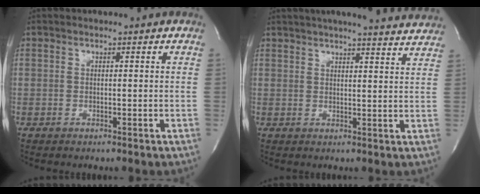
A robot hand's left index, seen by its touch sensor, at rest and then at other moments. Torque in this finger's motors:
{"motor_torque": [-0.25, -0.37, 0.53, 0.11]}